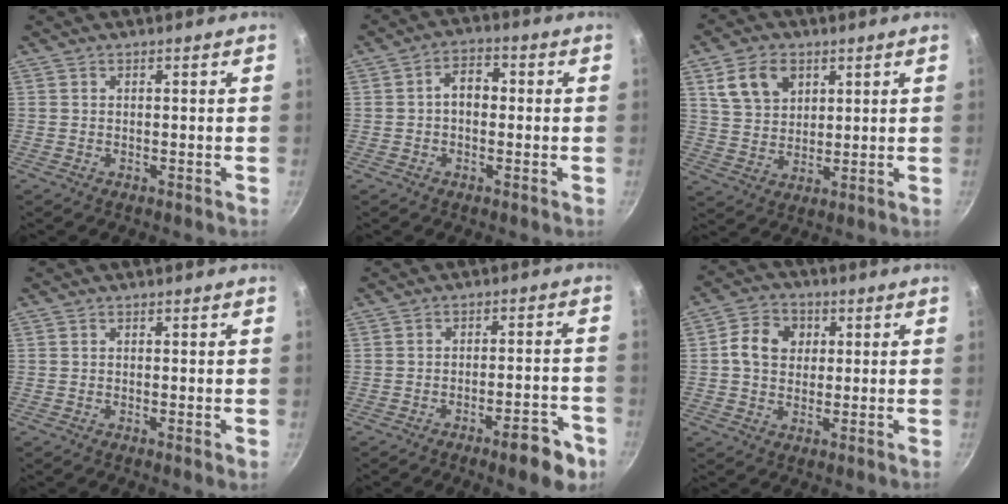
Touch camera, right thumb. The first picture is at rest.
{"total": 5.0, "force": [0.0, 3.3, 3.7], "torque": [-0.047, 0.020, -0.010]}
{"total": 9.3, "force": [4.3, 6.5, 5.0], "torque": [-0.069, -0.013, 0.085]}
{"total": 1.2, "force": [-0.1, 0.2, 1.2], "torque": [-0.025, -0.006, -0.004]}
{"total": 8.4, "force": [-5.0, 2.3, 6.4], "torque": [-0.080, 0.031, -0.068]}
{"total": 8.4, "force": [1.2, 6.9, 4.7], "torque": [-0.060, 0.009, 0.015]}